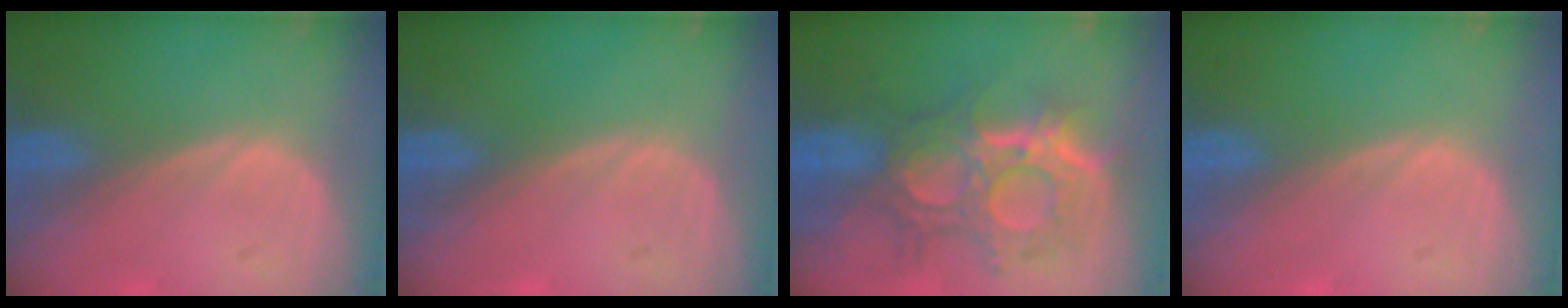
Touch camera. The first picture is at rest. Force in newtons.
{"total": 0.0}
{"total": 10.8, "press": 10.2, "slide": 3.8}
{"total": 0.0}